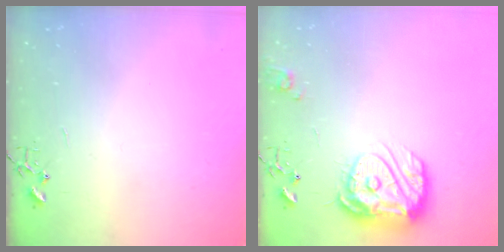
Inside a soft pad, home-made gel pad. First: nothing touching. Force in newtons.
{"total": 17.3, "press": 17.2, "slide": 1.9}